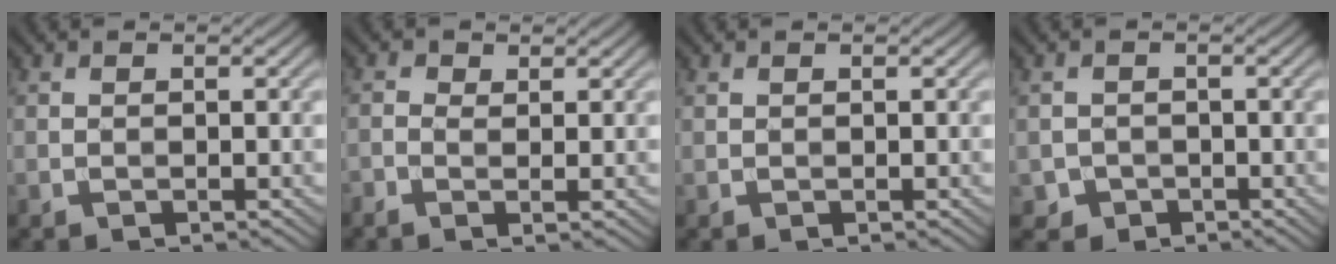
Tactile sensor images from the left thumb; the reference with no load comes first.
{"total": 1.5, "force": [0.1, 0.6, 1.4], "torque": [-0.035, 0.000, -0.004]}
{"total": 0.0}
{"total": 1.9, "force": [-0.9, 1.6, 0.3], "torque": [0.001, -0.006, -0.020]}